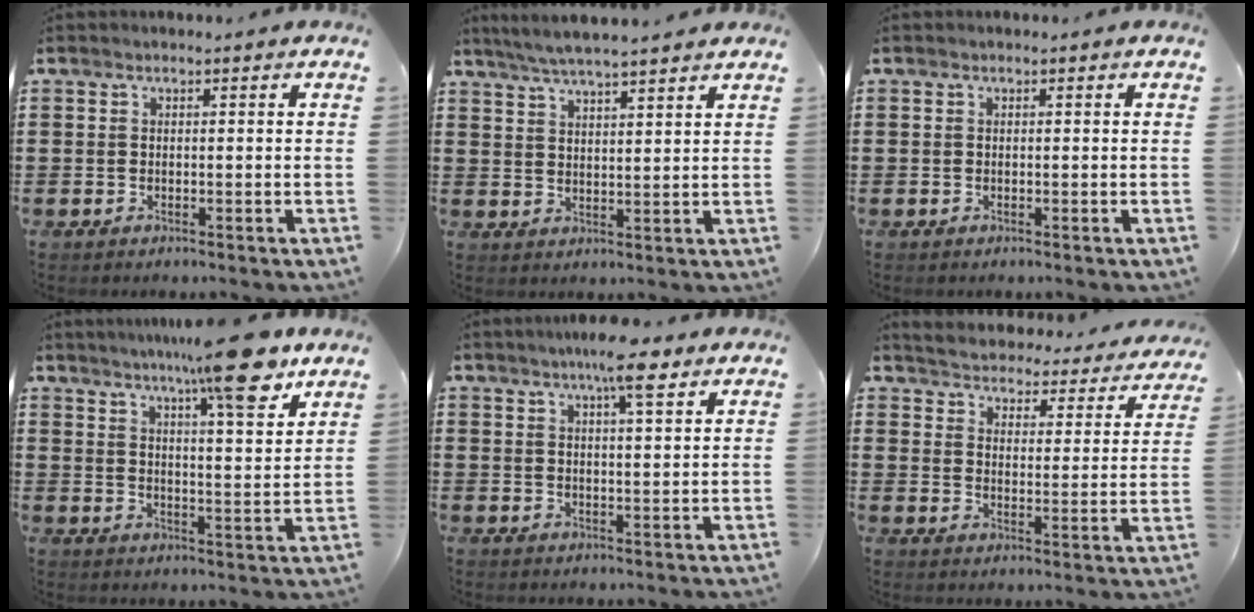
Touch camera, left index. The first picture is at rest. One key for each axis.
{"total": 4.6, "fx": 4.2, "fy": -0.2, "fz": 1.8, "tx": -0.047, "ty": -0.013, "tz": 0.074}
{"total": 0.0}
{"total": 11.5, "fx": 8.6, "fy": 1.1, "fz": 7.5, "tx": -0.119, "ty": -0.037, "tz": 0.139}
{"total": 7.1, "fx": 4.7, "fy": 1.3, "fz": 5.2, "tx": -0.088, "ty": -0.004, "tz": 0.075}
{"total": 3.5, "fx": 3.5, "fy": -0.2, "fz": -0.2, "tx": -0.020, "ty": -0.037, "tz": 0.053}